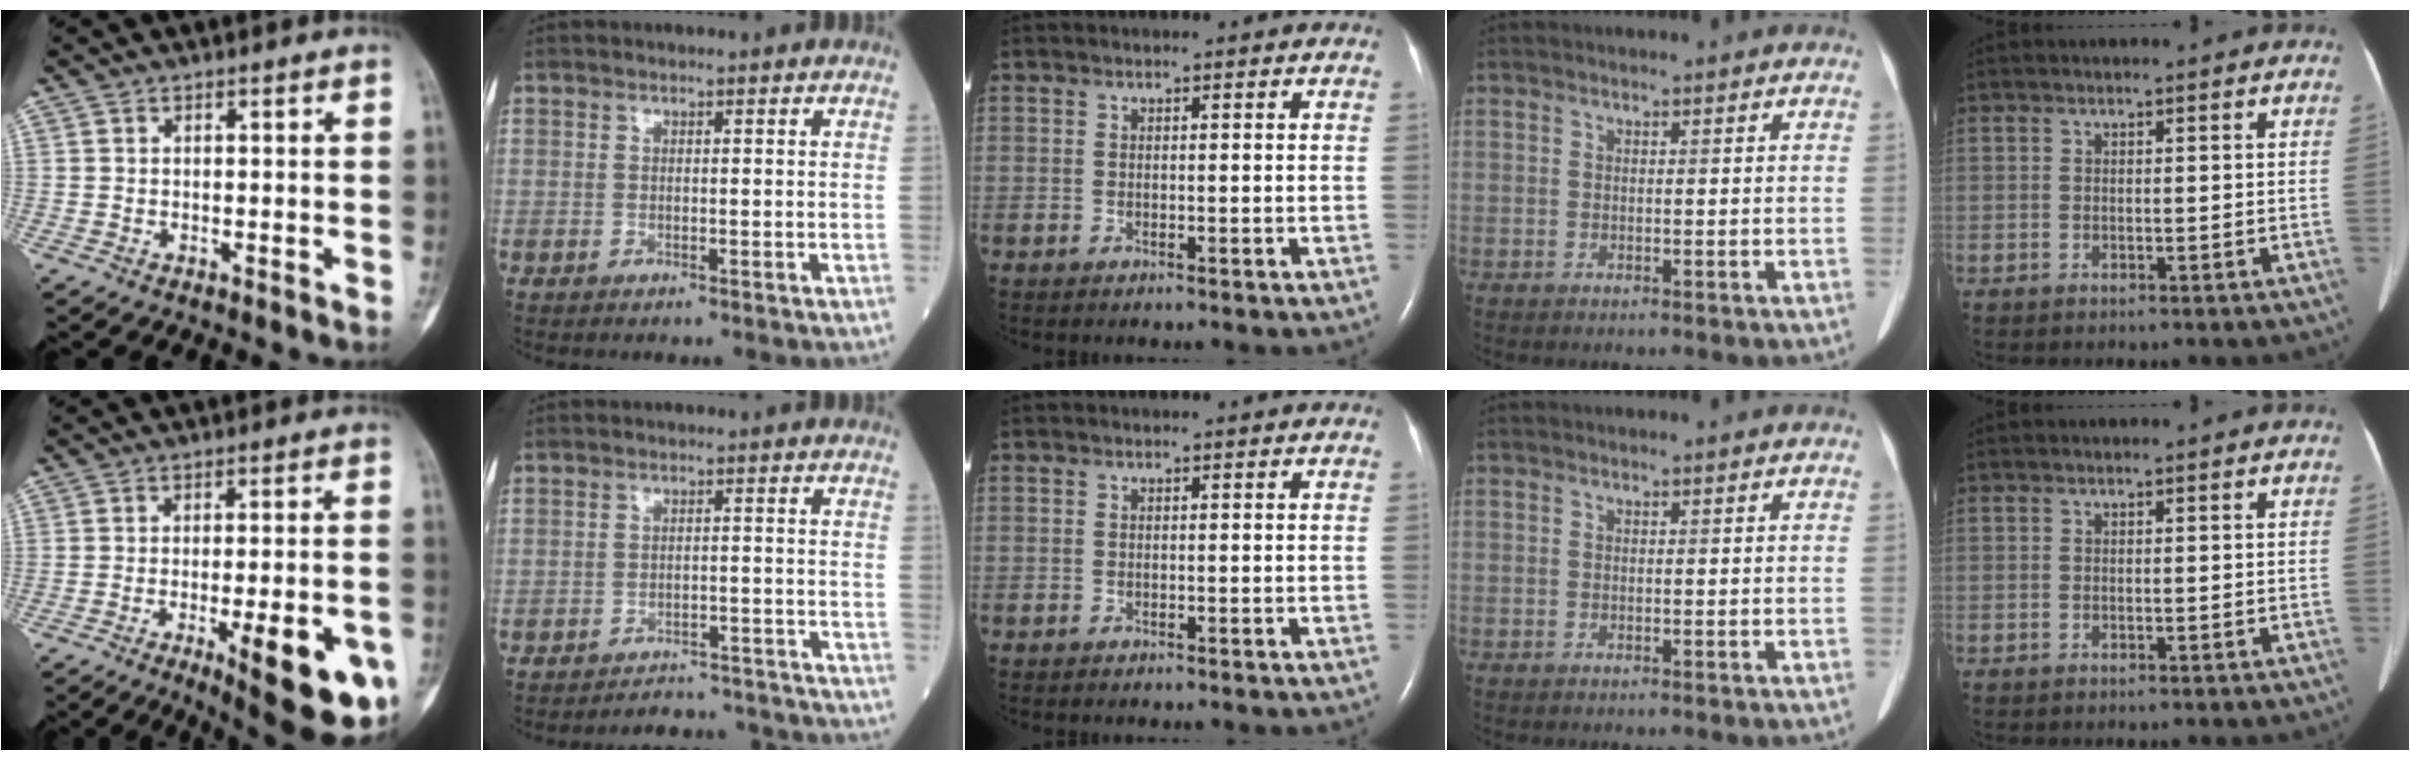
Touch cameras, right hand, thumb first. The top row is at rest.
{"thumb": {"total": 17.5, "force": [-6.8, 4.8, 15.4], "torque": [-0.153, 0.010, -0.078]}, "index": {"total": 9.2, "force": [-9.1, 1.7, -0.1], "torque": [0.017, 0.023, -0.107]}}